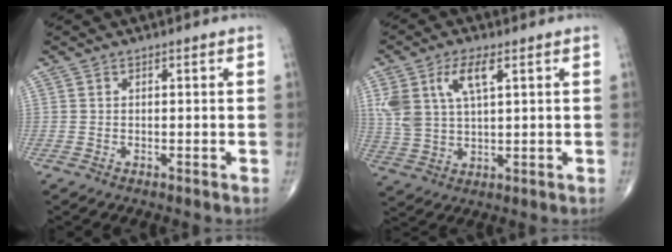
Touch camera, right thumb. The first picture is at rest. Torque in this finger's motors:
{"motor_torque": [0.52, 0.73, 1.36, 0.56, 0.11]}